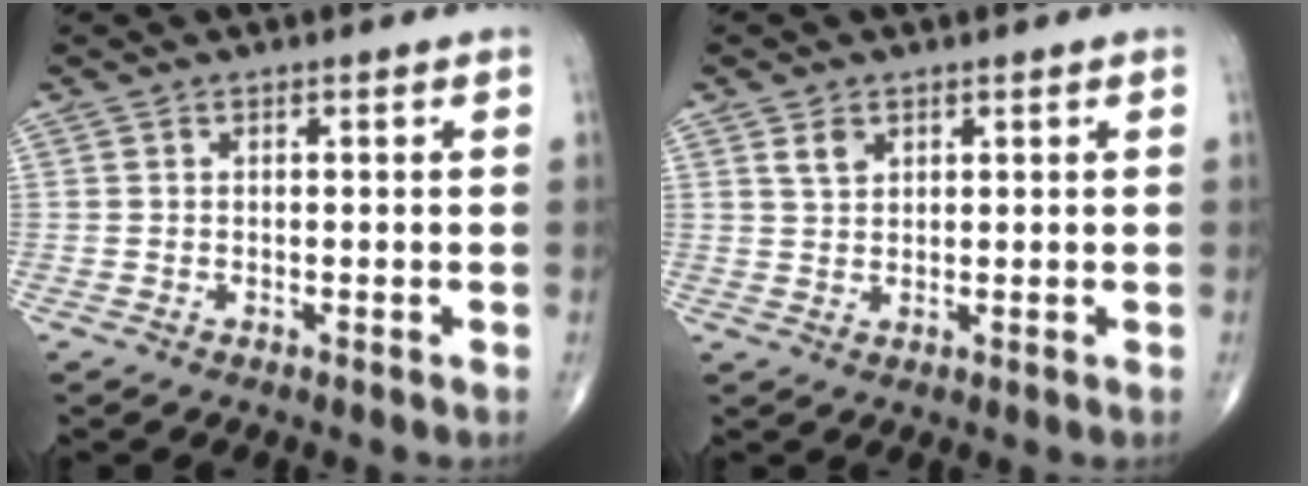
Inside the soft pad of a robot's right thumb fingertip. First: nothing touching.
{"total": 2.6, "force": [1.5, 1.7, 1.4], "torque": [-0.018, -0.007, 0.032]}